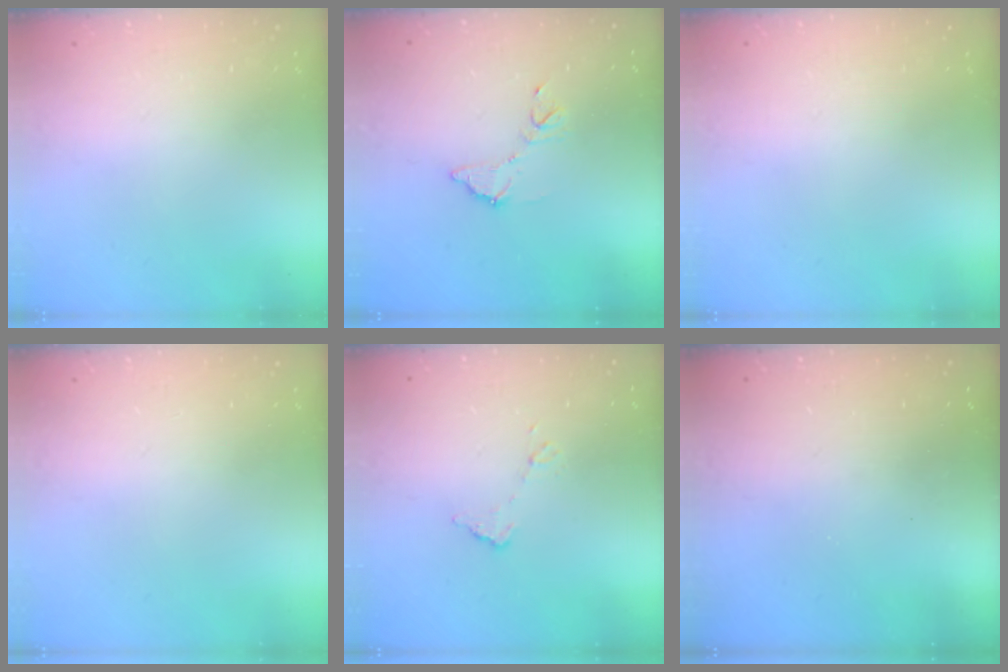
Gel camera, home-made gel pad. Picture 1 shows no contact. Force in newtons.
{"total": 9.5, "press": 9.5, "slide": 0.4}
{"total": 0.0}
{"total": 0.0}
{"total": 5.9, "press": 5.9, "slide": 0.3}
{"total": 3.0, "press": 3.0, "slide": 0.3}